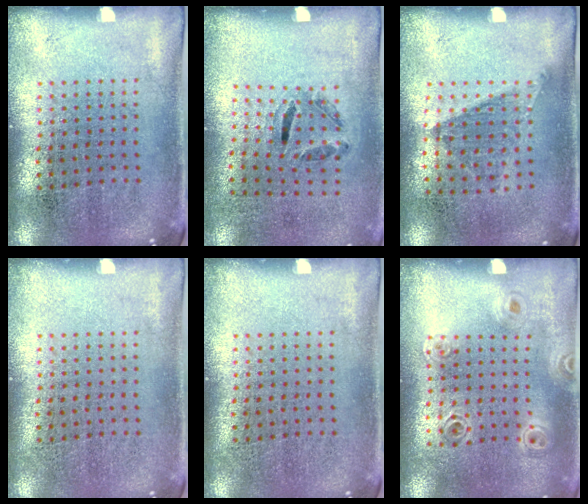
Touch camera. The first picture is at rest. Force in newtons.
{"total": 1.3, "press": 0.7, "slide": 1.1}
{"total": 1.1, "press": 0.8, "slide": 0.8}
{"total": 0.0}
{"total": 0.0}
{"total": 1.0, "press": 1.0, "slide": 0.1}